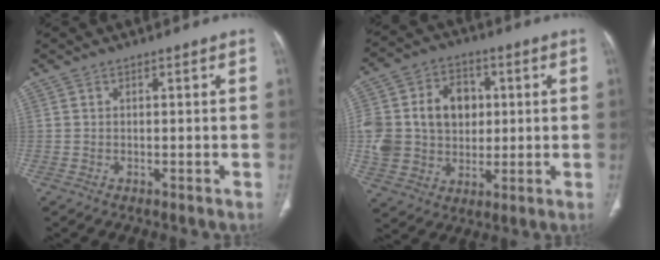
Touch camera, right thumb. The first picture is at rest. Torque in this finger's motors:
{"motor_torque": [1.79, 1.74, 1.20, -0.09, 0.11]}